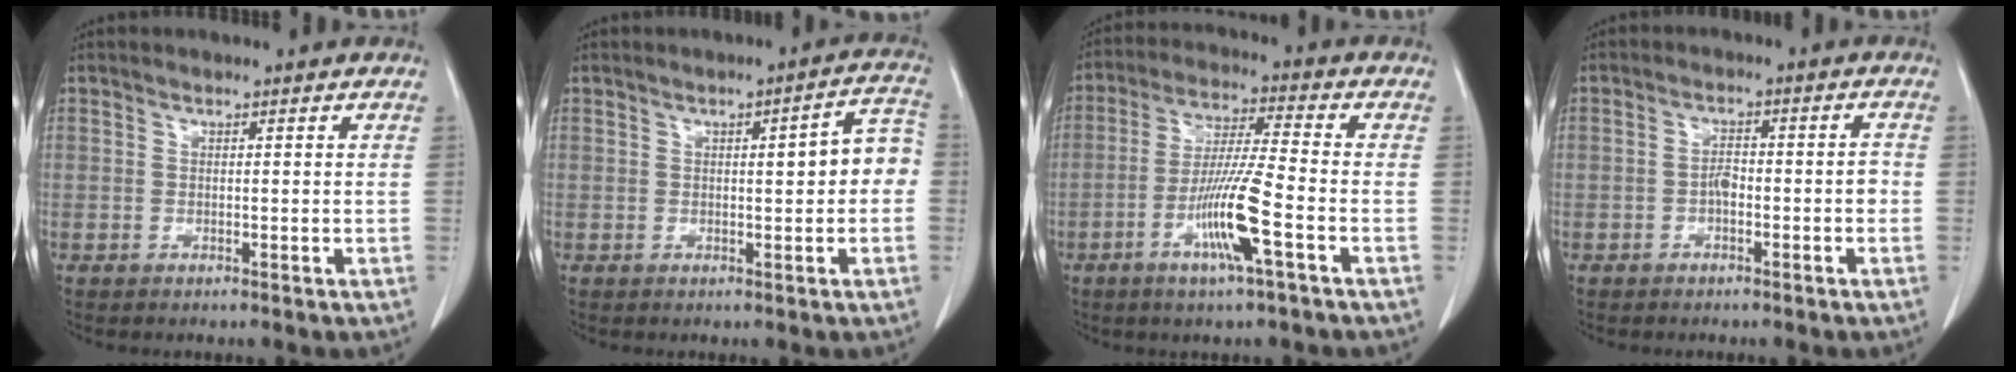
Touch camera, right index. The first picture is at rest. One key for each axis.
{"total": 5.7, "fx": 0.1, "fy": 1.3, "fz": 5.6, "tx": -0.070, "ty": 0.025, "tz": 0.000}
{"total": 10.4, "fx": -4.0, "fy": -0.3, "fz": 9.6, "tx": -0.189, "ty": -0.011, "tz": -0.079}
{"total": 3.4, "fx": -1.2, "fy": 1.2, "fz": 2.9, "tx": -0.046, "ty": 0.015, "tz": -0.016}